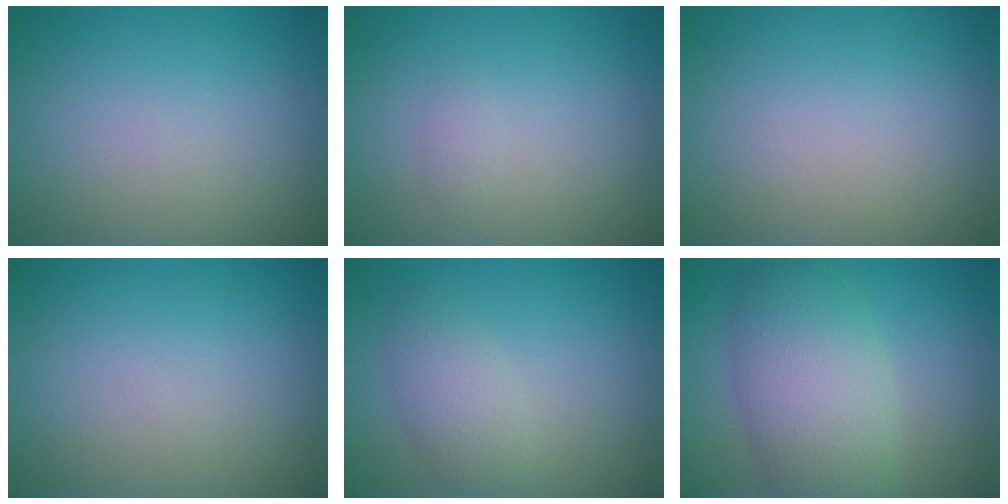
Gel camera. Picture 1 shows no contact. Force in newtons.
{"total": 0.7, "press": 0.7, "slide": 0.0}
{"total": 0.0}
{"total": 0.0}
{"total": 2.5, "press": 2.5, "slide": 0.0}
{"total": 7.3, "press": 7.3, "slide": 0.5}